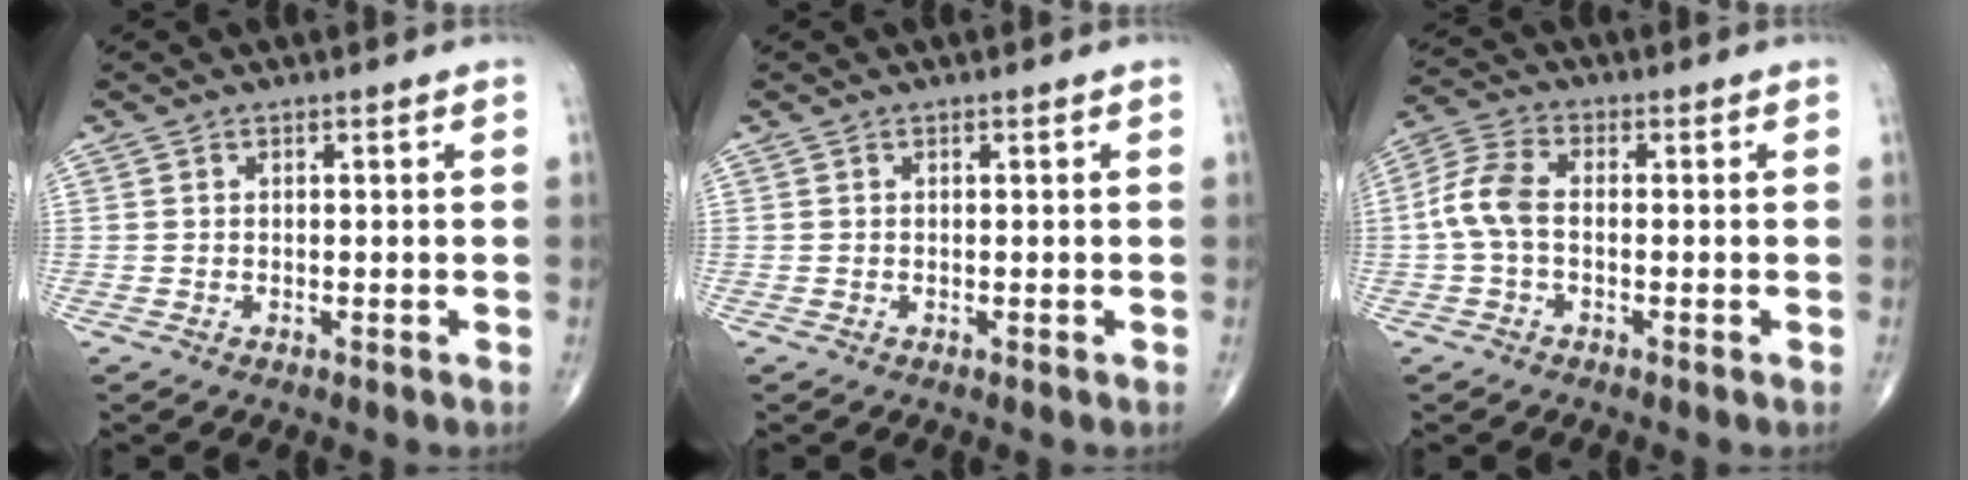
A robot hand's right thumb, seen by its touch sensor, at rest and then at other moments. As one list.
[{"total": 0.0}, {"total": 6.7, "force": [-0.7, 3.9, 5.5], "torque": [-0.124, 0.020, -0.023]}]